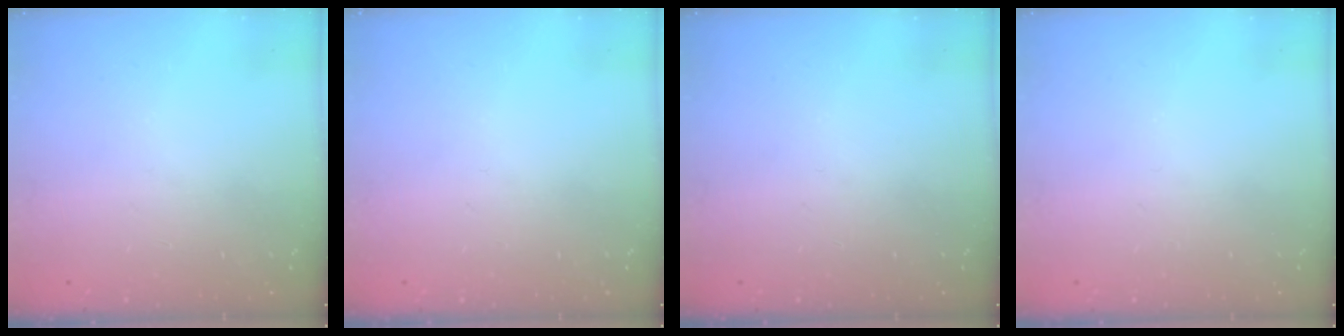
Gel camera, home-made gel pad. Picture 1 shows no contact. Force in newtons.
{"total": 0.0}
{"total": 0.0}
{"total": 0.0}